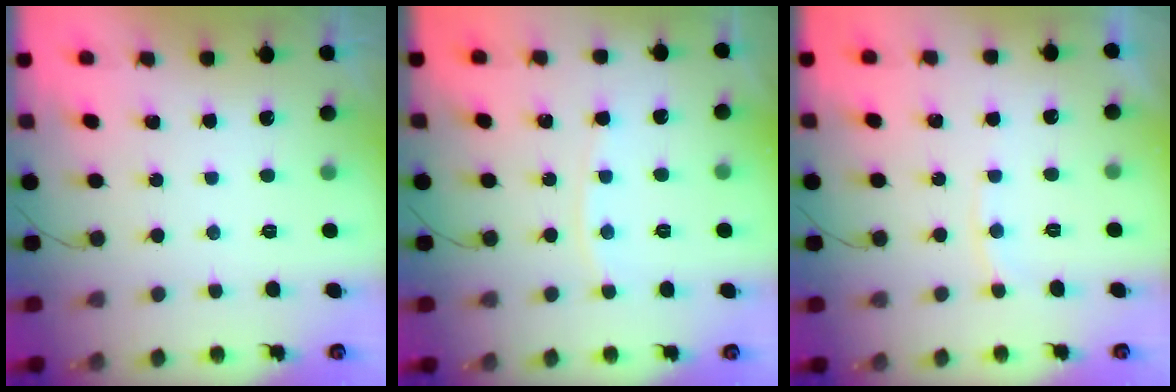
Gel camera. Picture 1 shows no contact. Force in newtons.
{"total": 3.8, "press": 3.8, "slide": 0.6}
{"total": 4.7, "press": 4.7, "slide": 0.6}